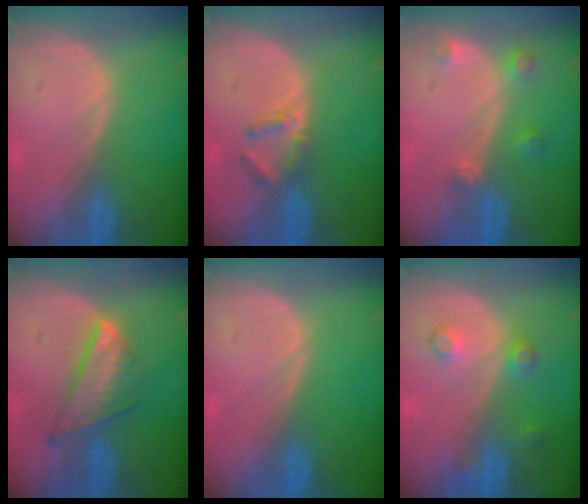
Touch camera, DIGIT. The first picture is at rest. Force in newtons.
{"total": 3.2, "press": 3.0, "slide": 1.0}
{"total": 3.3, "press": 3.0, "slide": 1.2}
{"total": 7.4, "press": 6.5, "slide": 3.6}
{"total": 0.0}
{"total": 3.8, "press": 3.4, "slide": 1.5}